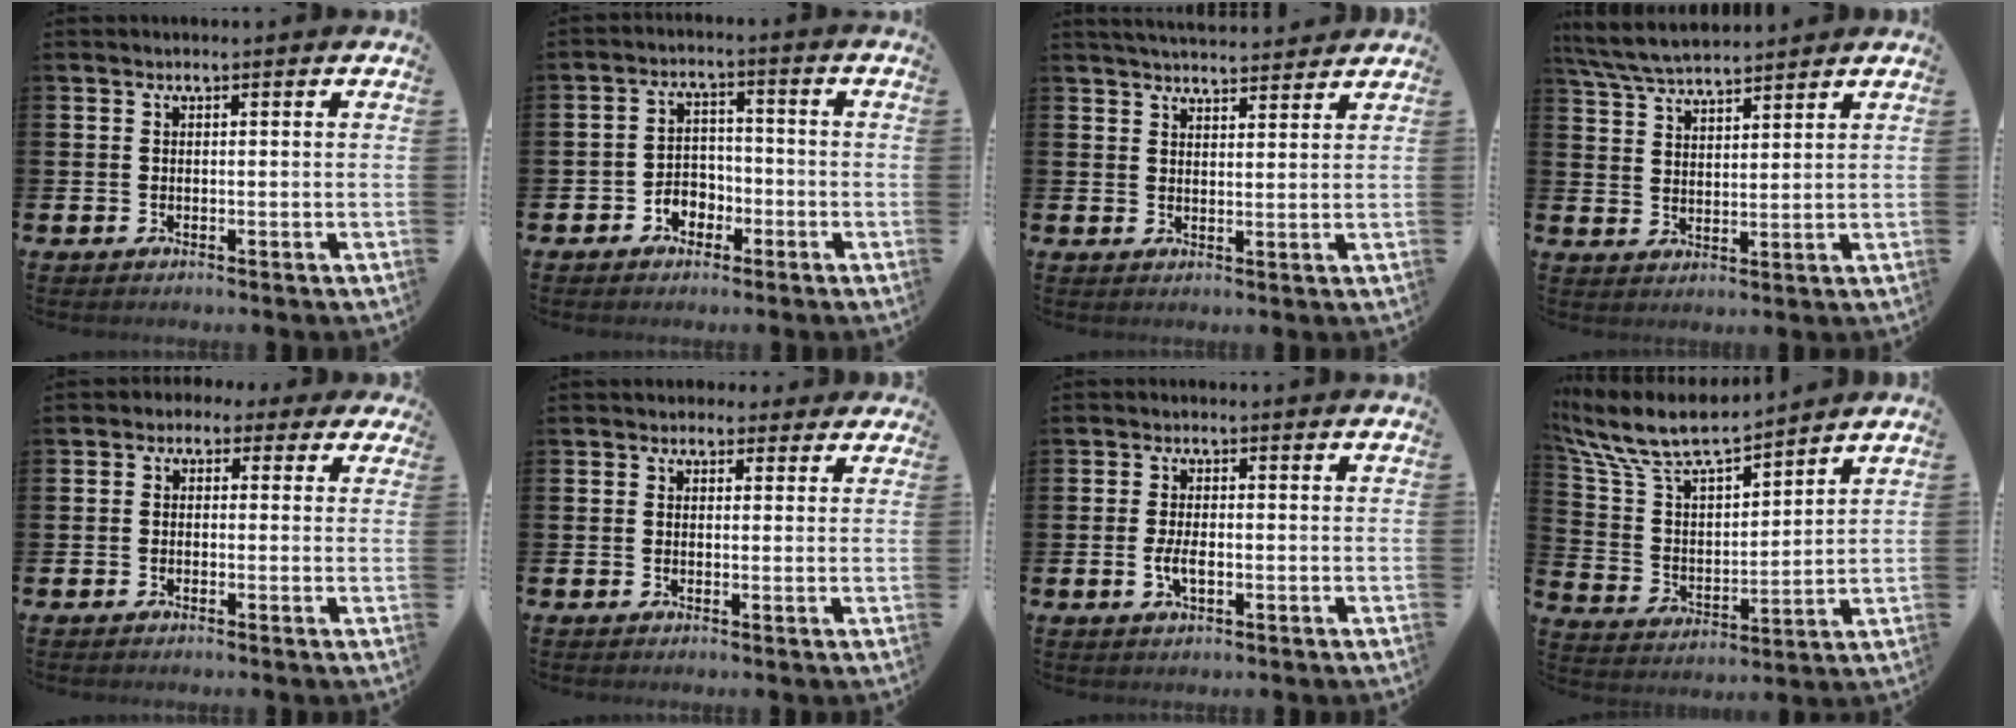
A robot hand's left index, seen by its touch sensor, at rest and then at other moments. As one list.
[{"total": 3.3, "force": [-2.1, 2.5, 0.9], "torque": [-0.017, 0.003, -0.048]}, {"total": 4.0, "force": [4.0, 0.3, 0.3], "torque": [-0.011, -0.023, 0.072]}, {"total": 6.0, "force": [5.8, 0.7, 1.3], "torque": [-0.049, -0.024, 0.107]}, {"total": 1.3, "force": [-0.5, 1.1, 0.3], "torque": [-0.012, 0.007, -0.015]}, {"total": 1.7, "force": [1.3, 1.1, -0.1], "torque": [0.011, 0.001, 0.020]}, {"total": 2.8, "force": [-0.6, 1.2, 2.4], "torque": [-0.045, -0.004, -0.015]}, {"total": 9.3, "force": [8.5, 2.1, 3.3], "torque": [-0.110, -0.055, 0.149]}]